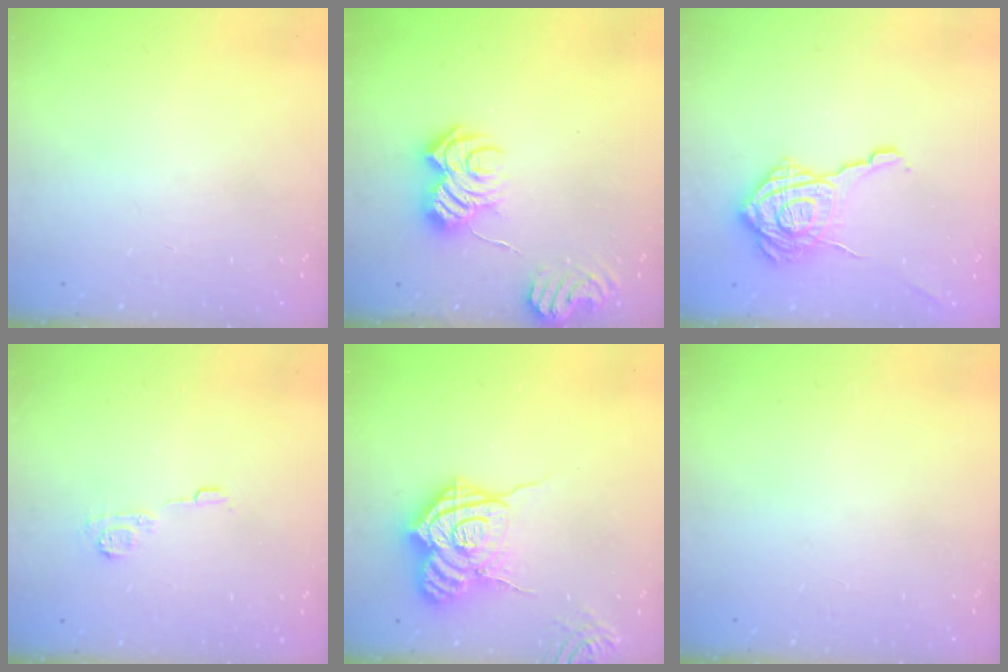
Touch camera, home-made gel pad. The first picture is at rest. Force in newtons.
{"total": 9.7, "press": 9.7, "slide": 0.7}
{"total": 18.7, "press": 18.6, "slide": 1.1}
{"total": 5.8, "press": 5.8, "slide": 0.2}
{"total": 19.0, "press": 19.0, "slide": 1.7}
{"total": 0.0}